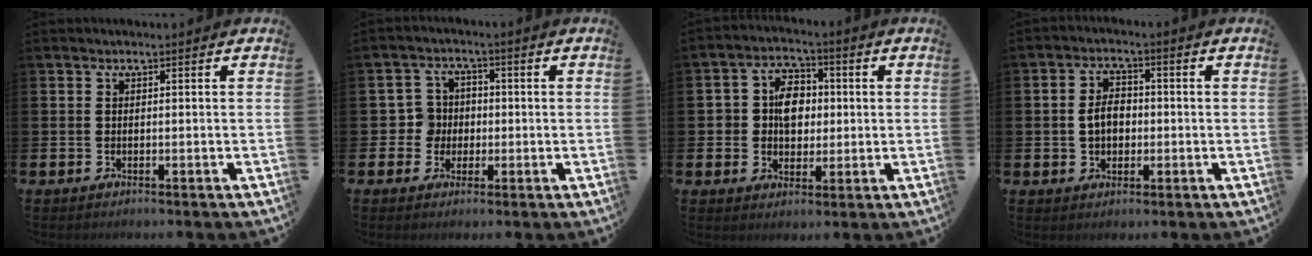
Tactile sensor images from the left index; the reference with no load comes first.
{"total": 4.3, "force": [-0.2, 4.2, 0.8], "torque": [-0.025, 0.010, -0.007]}
{"total": 6.1, "force": [0.9, 4.9, 3.5], "torque": [-0.061, 0.009, 0.007]}
{"total": 3.9, "force": [-0.2, 2.8, 2.7], "torque": [-0.032, 0.002, -0.012]}